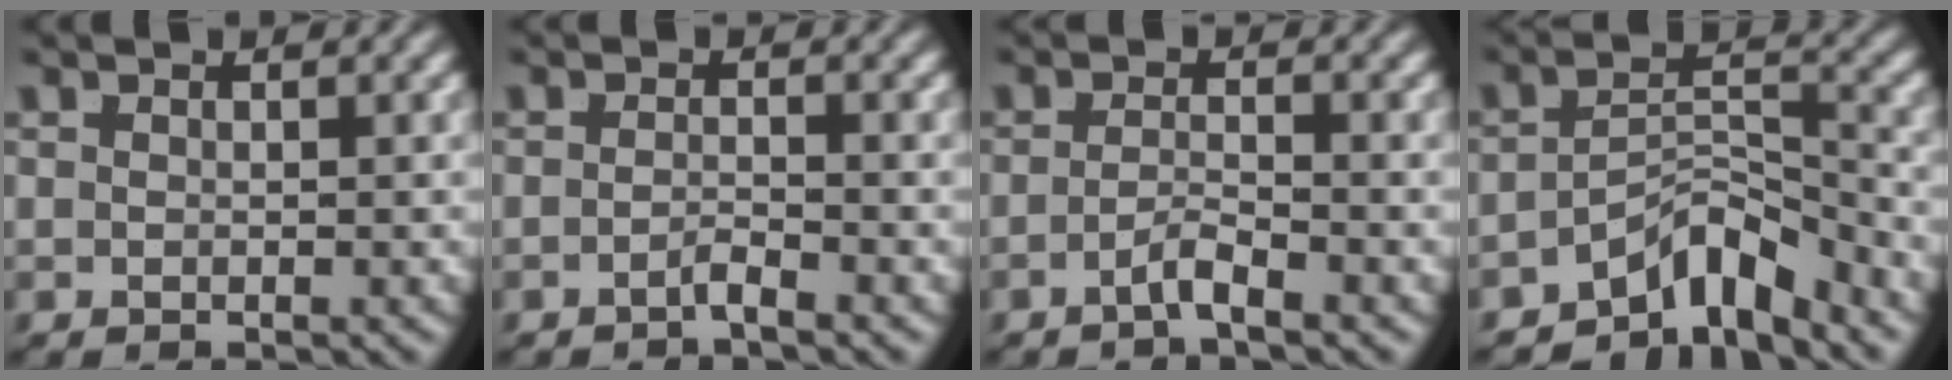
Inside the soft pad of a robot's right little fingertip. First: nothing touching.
{"total": 1.5, "force": [-1.4, -0.6, 0.4], "torque": [0.000, -0.002, -0.027]}
{"total": 1.9, "force": [-1.6, -0.5, 0.8], "torque": [-0.008, -0.009, -0.027]}
{"total": 7.5, "force": [-5.5, 3.4, 3.9], "torque": [-0.055, -0.032, -0.077]}